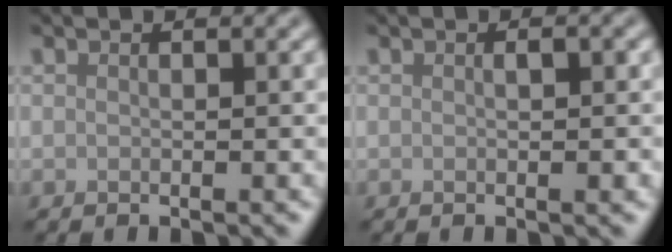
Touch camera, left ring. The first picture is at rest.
{"total": 1.0, "force": [0.0, 0.4, 0.9], "torque": [-0.013, -0.003, 0.002]}